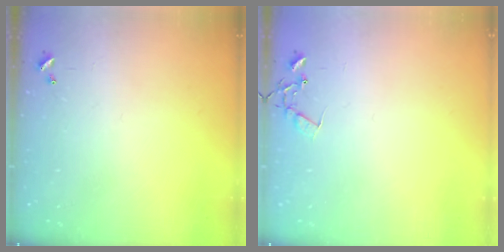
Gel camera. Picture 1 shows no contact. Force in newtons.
{"total": 7.1, "press": 7.1, "slide": 0.5}